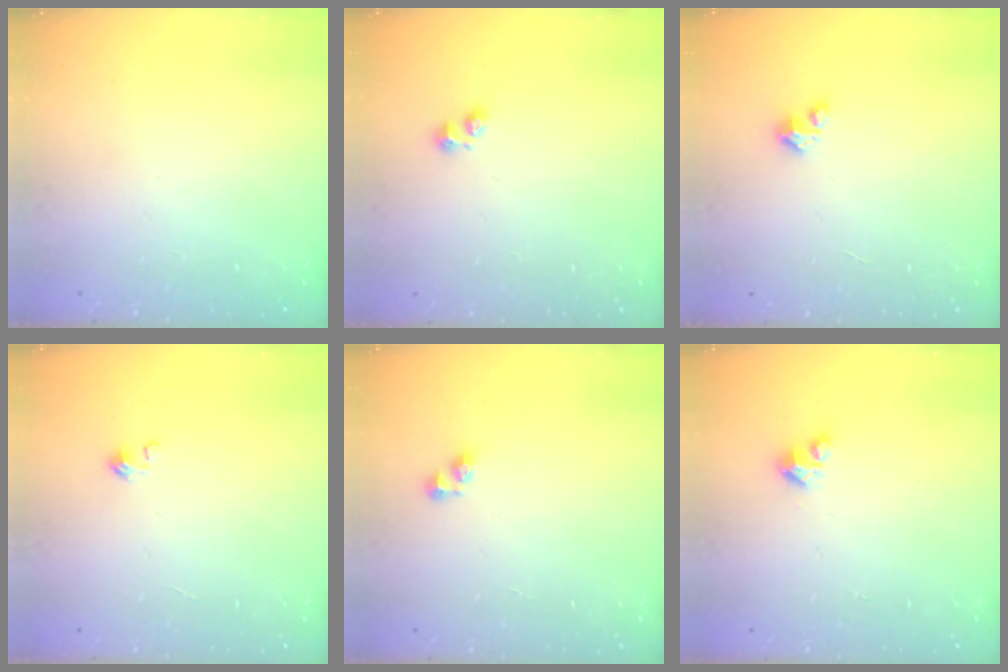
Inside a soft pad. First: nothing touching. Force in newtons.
{"total": 1.8, "press": 1.7, "slide": 0.4}
{"total": 3.4, "press": 3.4, "slide": 0.3}
{"total": 0.0}
{"total": 3.2, "press": 3.2, "slide": 0.5}
{"total": 3.1, "press": 3.1, "slide": 0.3}